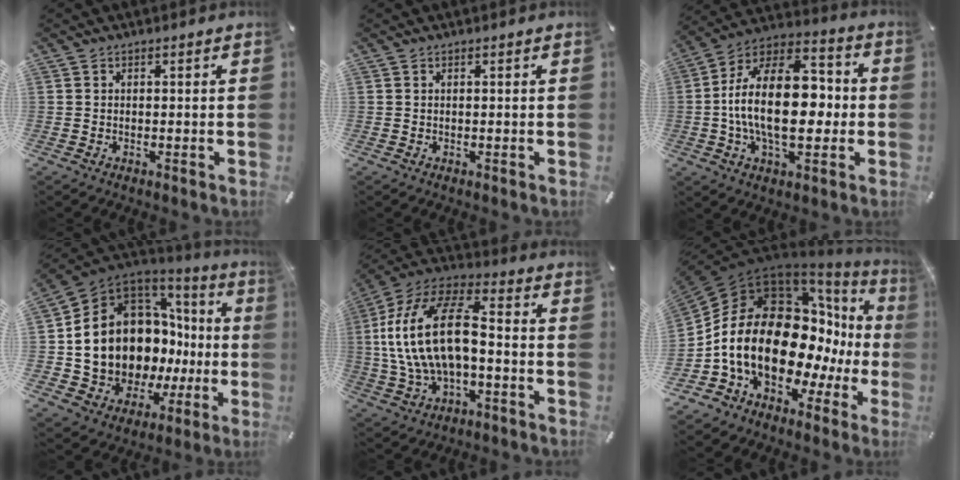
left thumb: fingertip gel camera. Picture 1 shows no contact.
{"total": 0.0}
{"total": 21.8, "force": [-1.8, 12.6, 17.7], "torque": [-0.321, 0.006, -0.035]}
{"total": 17.5, "force": [1.9, 13.5, 11.0], "torque": [-0.211, -0.057, 0.070]}
{"total": 19.4, "force": [-1.1, 11.2, 15.9], "torque": [-0.333, 0.019, -0.022]}
{"total": 25.3, "force": [-1.5, 16.4, 19.2], "torque": [-0.374, -0.036, 0.002]}